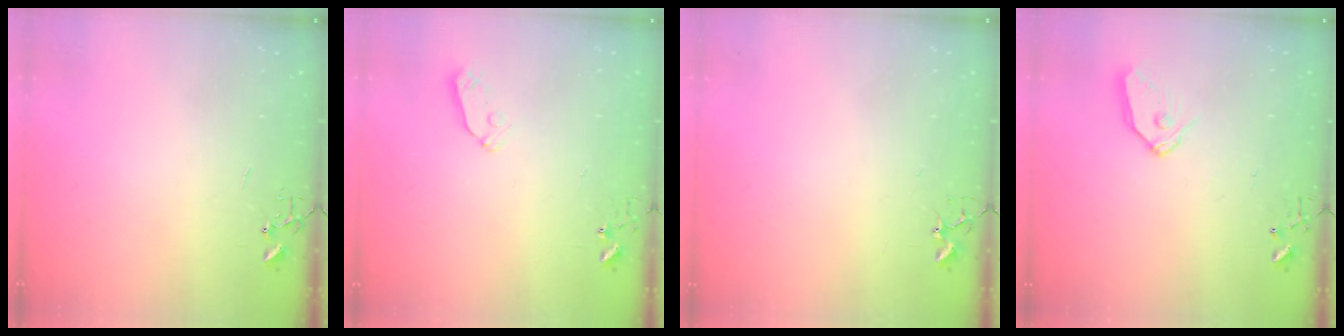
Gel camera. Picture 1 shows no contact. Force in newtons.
{"total": 5.0, "press": 4.9, "slide": 1.1}
{"total": 4.2, "press": 4.2, "slide": 0.7}
{"total": 8.9, "press": 8.8, "slide": 0.6}